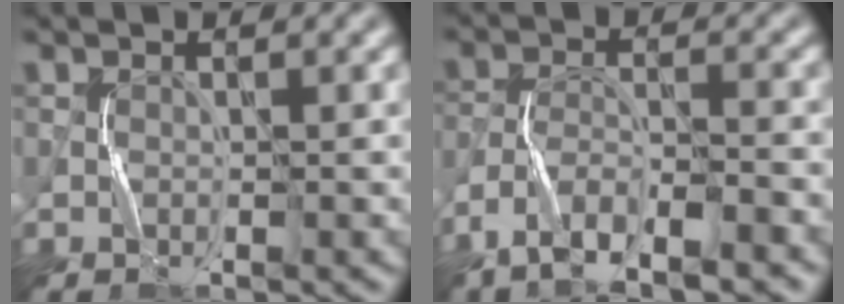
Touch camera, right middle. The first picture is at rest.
{"total": 6.0, "force": [-4.9, 0.9, 3.4], "torque": [-0.064, -0.001, -0.088]}